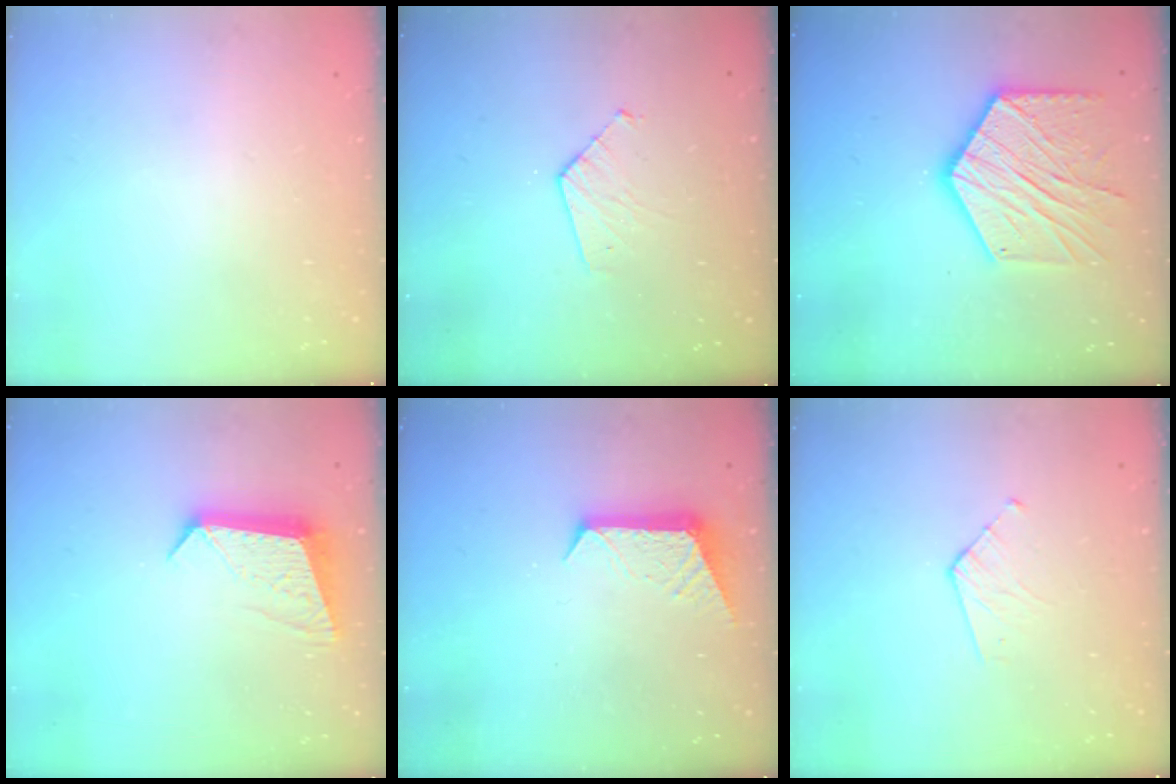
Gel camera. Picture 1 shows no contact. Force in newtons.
{"total": 4.9, "press": 4.8, "slide": 0.4}
{"total": 18.3, "press": 18.2, "slide": 1.6}
{"total": 10.4, "press": 10.4, "slide": 0.3}
{"total": 8.9, "press": 8.9, "slide": 0.8}
{"total": 3.4, "press": 3.4, "slide": 0.3}